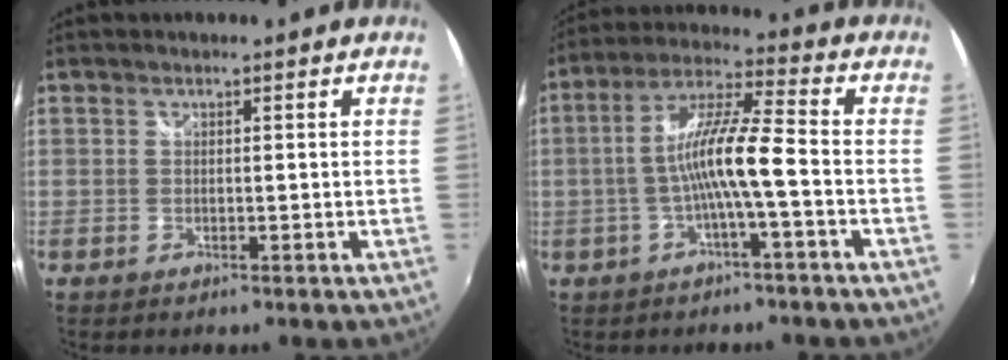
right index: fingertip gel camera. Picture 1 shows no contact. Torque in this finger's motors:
{"motor_torque": [1.62, -0.29, 0.89, 0.21]}